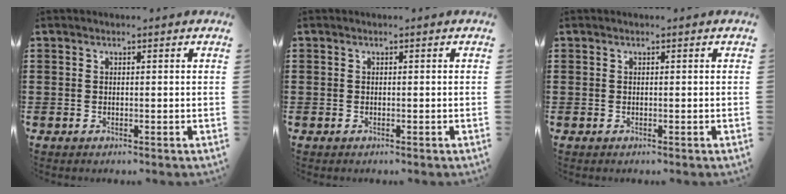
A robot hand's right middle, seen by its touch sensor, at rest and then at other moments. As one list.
[{"total": 0.0}, {"total": 0.0}]